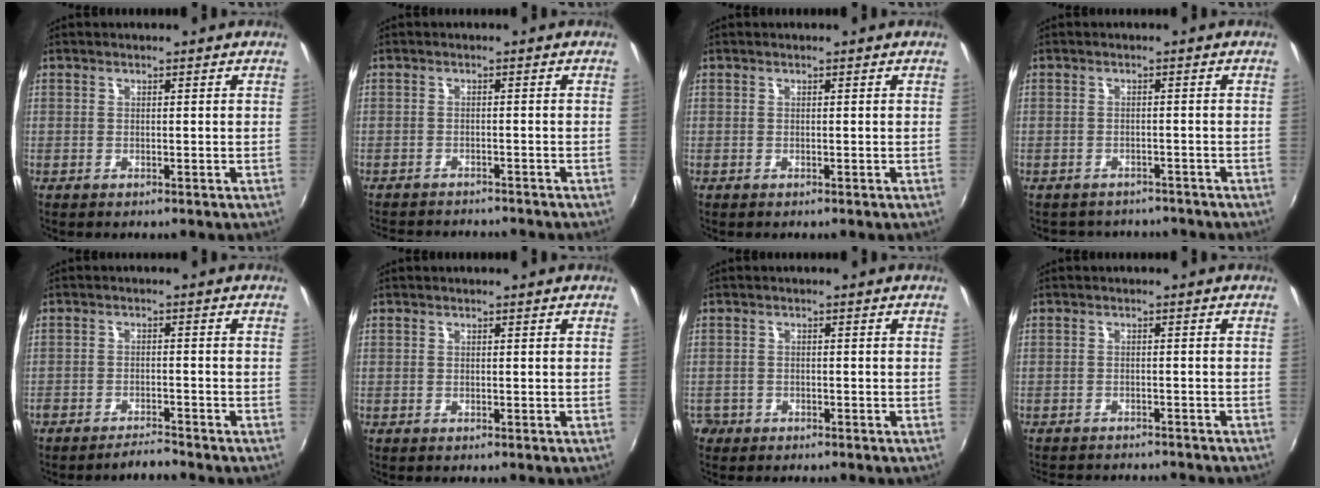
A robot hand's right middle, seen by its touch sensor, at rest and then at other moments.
{"total": 8.1, "force": [-7.5, 1.5, 2.6], "torque": [-0.064, -0.013, -0.109]}
{"total": 0.0}
{"total": 6.9, "force": [-6.1, 2.9, 1.6], "torque": [-0.038, -0.007, -0.082]}
{"total": 3.5, "force": [-3.4, 0.2, 0.7], "torque": [-0.030, -0.004, -0.059]}
{"total": 0.0}
{"total": 2.7, "force": [-1.8, 2.0, 0.4], "torque": [-0.020, -0.002, -0.034]}
{"total": 9.3, "force": [-8.5, 1.9, 3.2], "torque": [-0.077, -0.015, -0.120]}